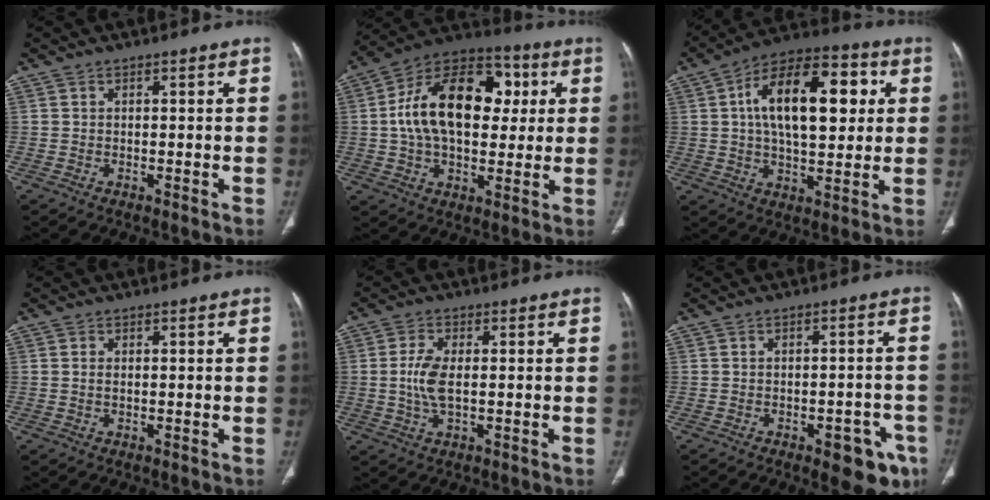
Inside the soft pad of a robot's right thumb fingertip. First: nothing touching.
{"total": 22.1, "force": [3.3, 13.8, 16.9], "torque": [-0.259, 0.020, 0.047]}
{"total": 19.6, "force": [3.9, 9.8, 16.5], "torque": [-0.240, 0.018, 0.056]}
{"total": 0.8, "force": [0.1, 0.4, 0.7], "torque": [-0.020, 0.002, 0.003]}
{"total": 5.6, "force": [0.0, 2.4, 5.1], "torque": [-0.121, -0.001, -0.001]}
{"total": 8.6, "force": [-4.5, 3.9, 6.3], "torque": [-0.048, 0.021, -0.051]}